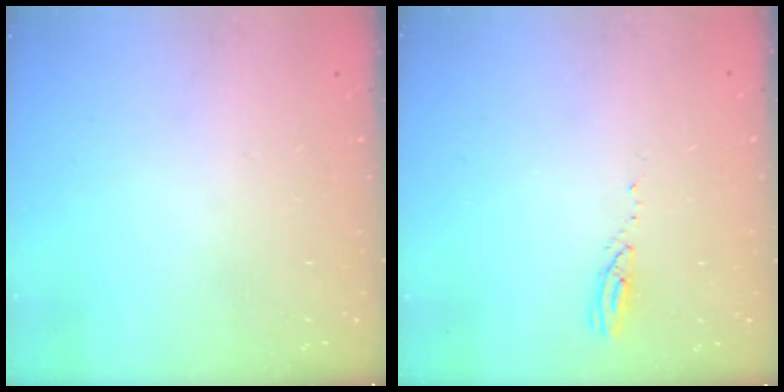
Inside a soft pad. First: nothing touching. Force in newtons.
{"total": 3.1, "press": 3.1, "slide": 0.3}